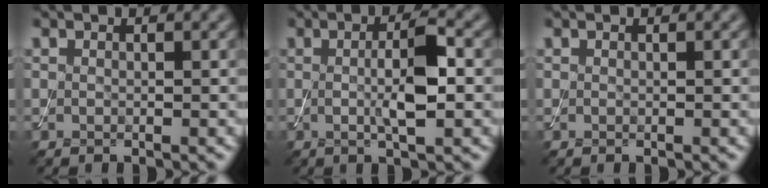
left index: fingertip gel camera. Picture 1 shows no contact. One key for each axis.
{"total": 4.2, "fx": 0.1, "fy": 0.8, "fz": 4.1, "tx": -0.075, "ty": 0.001, "tz": 0.001}
{"total": 0.0}